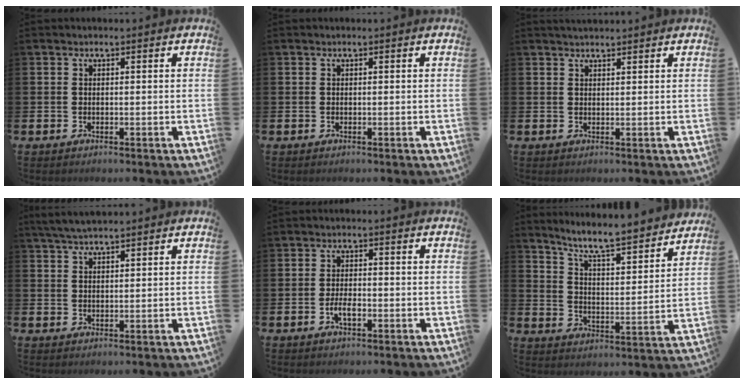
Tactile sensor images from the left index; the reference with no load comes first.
{"total": 0.0}
{"total": 1.7, "force": [1.7, 0.2, 0.2], "torque": [0.006, -0.006, 0.029]}
{"total": 3.6, "force": [3.2, 0.6, 1.5], "torque": [-0.035, -0.004, 0.059]}
{"total": 2.5, "force": [-0.9, 1.1, 2.1], "torque": [-0.037, 0.002, -0.017]}
{"total": 7.7, "force": [7.2, 0.2, 2.5], "torque": [-0.072, -0.062, 0.120]}